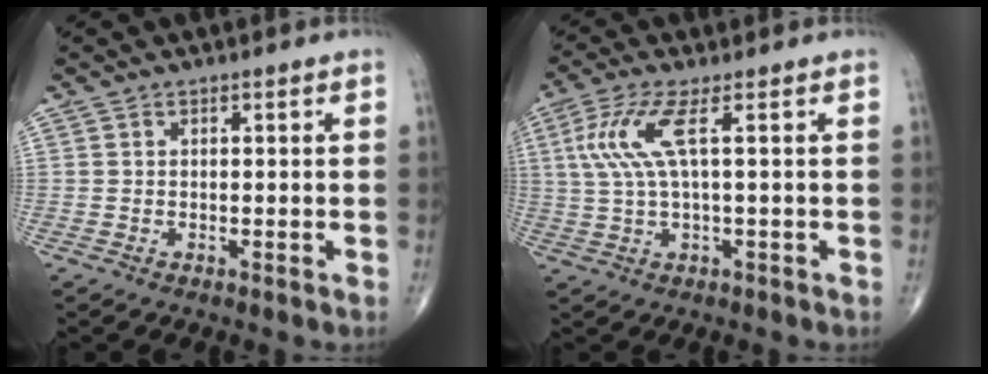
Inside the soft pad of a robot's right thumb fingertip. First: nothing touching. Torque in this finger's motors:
{"motor_torque": [0.34, 0.30, 0.83, 0.12, 0.09]}